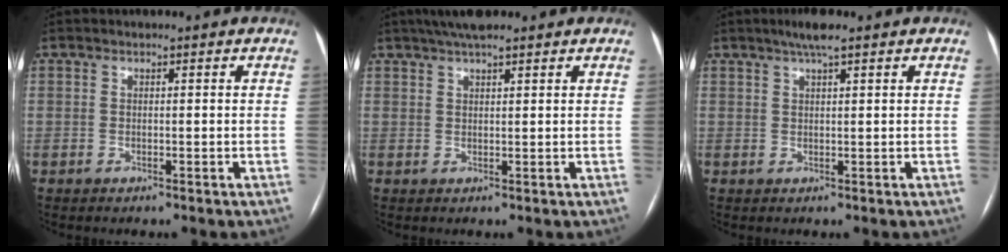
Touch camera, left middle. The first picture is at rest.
{"total": 5.8, "force": [4.6, 0.9, 3.5], "torque": [-0.056, 0.028, 0.077]}
{"total": 3.4, "force": [2.3, 0.2, 2.5], "torque": [-0.047, 0.010, 0.040]}